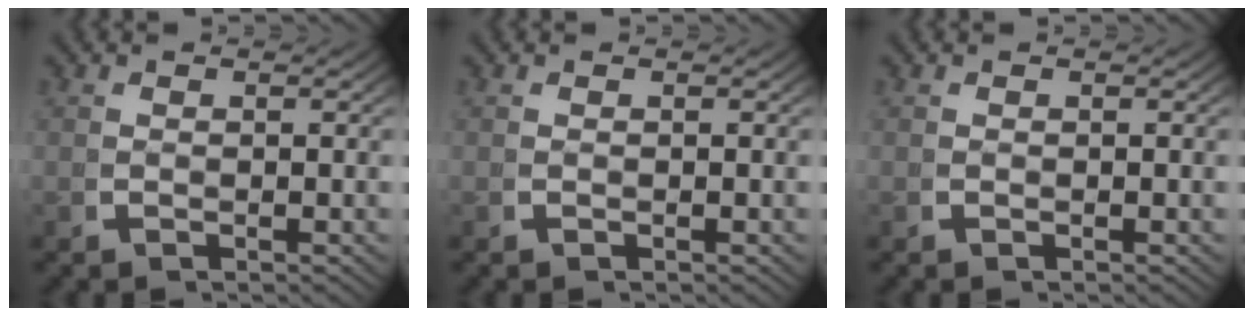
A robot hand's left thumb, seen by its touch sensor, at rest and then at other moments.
{"total": 0.0}
{"total": 0.0}